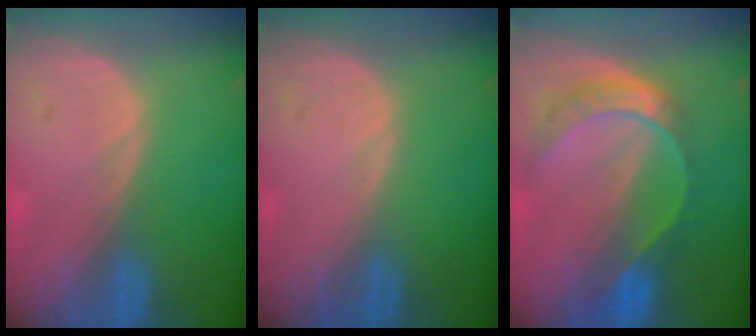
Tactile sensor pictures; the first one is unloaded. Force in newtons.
{"total": 0.0}
{"total": 7.7, "press": 6.4, "slide": 4.3}